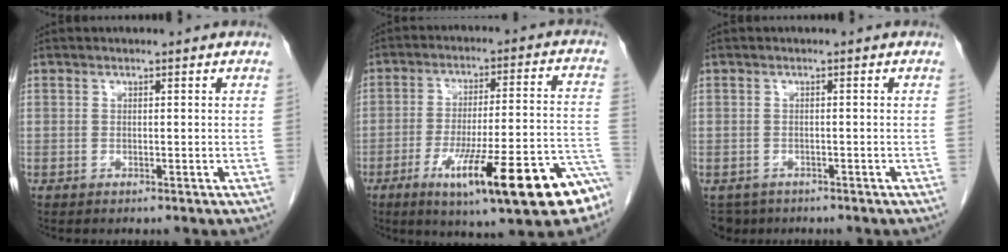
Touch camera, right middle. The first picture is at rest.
{"total": 18.5, "force": [-10.2, 2.0, 15.3], "torque": [-0.185, 0.000, -0.146]}
{"total": 3.5, "force": [-2.7, 2.3, 0.3], "torque": [0.000, 0.000, -0.042]}